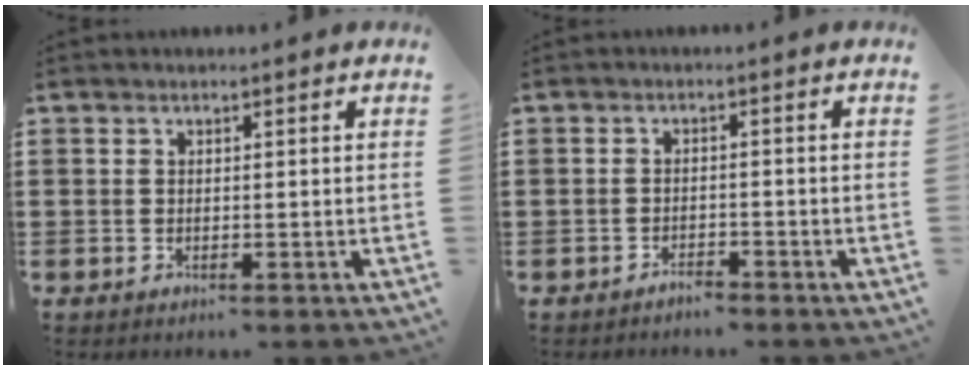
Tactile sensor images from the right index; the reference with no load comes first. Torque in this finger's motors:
{"motor_torque": [0.53, 0.76, -1.05, -0.21]}